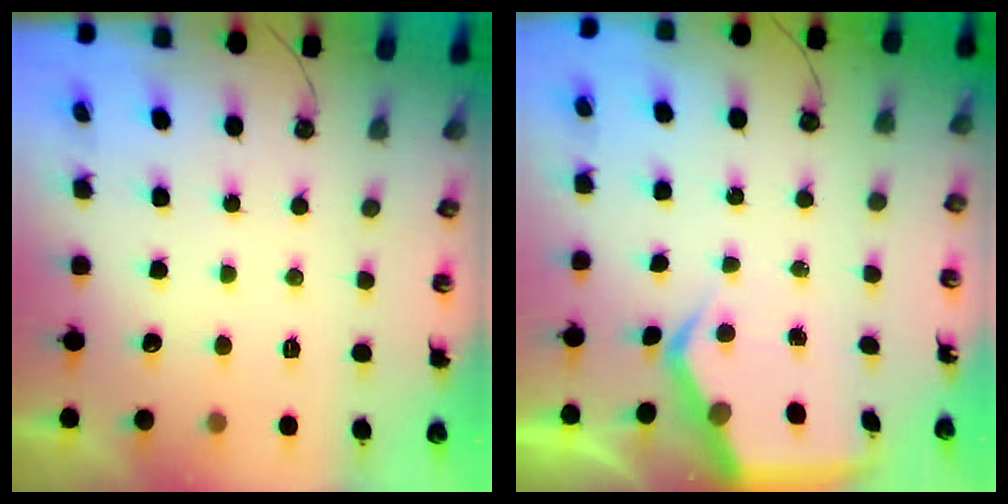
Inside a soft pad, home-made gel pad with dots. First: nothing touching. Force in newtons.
{"total": 6.3, "press": 6.3, "slide": 0.6}